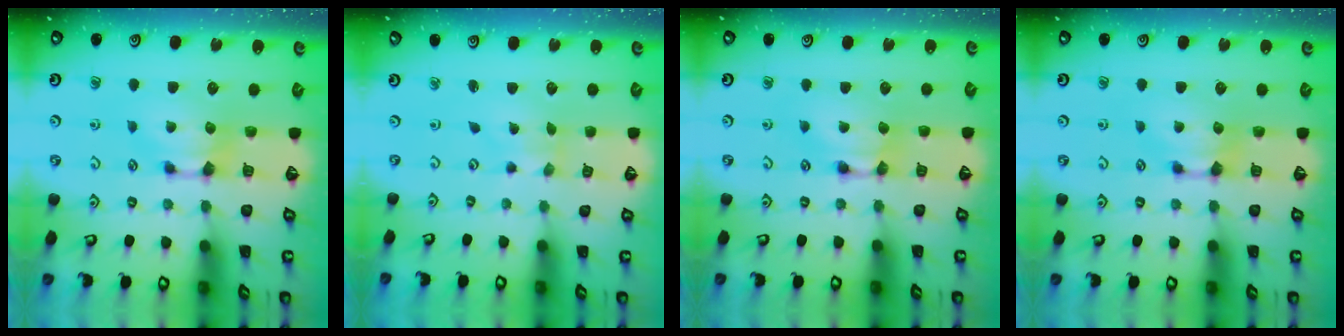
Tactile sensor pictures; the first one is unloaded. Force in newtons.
{"total": 3.4, "press": 3.4, "slide": 0.7}
{"total": 1.6, "press": 1.6, "slide": 0.2}
{"total": 0.0}